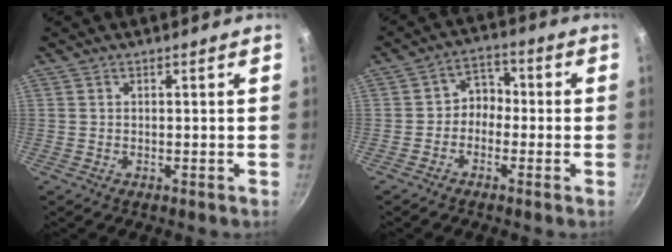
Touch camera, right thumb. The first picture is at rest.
{"total": 4.8, "force": [-1.3, 3.9, 2.4], "torque": [-0.006, 0.030, -0.035]}